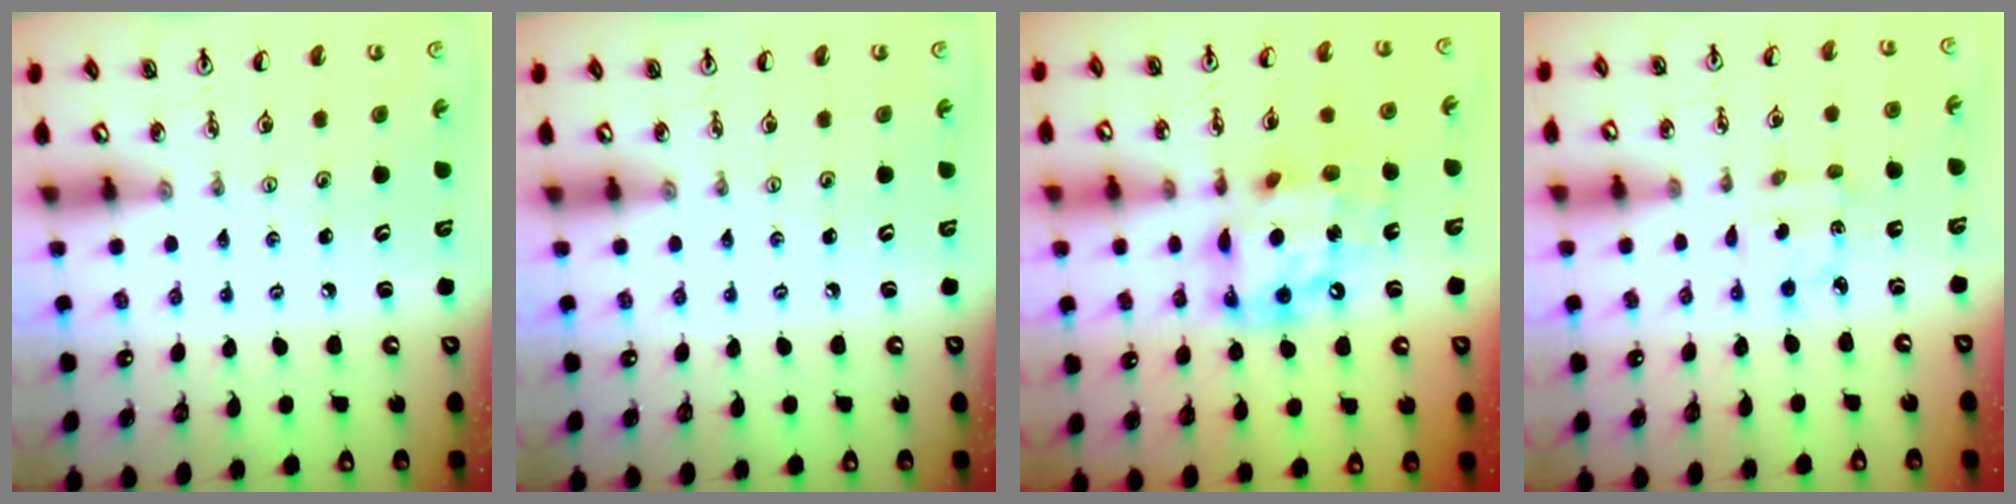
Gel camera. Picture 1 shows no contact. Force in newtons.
{"total": 0.0}
{"total": 14.1, "press": 14.1, "slide": 1.2}
{"total": 2.3, "press": 2.3, "slide": 0.2}